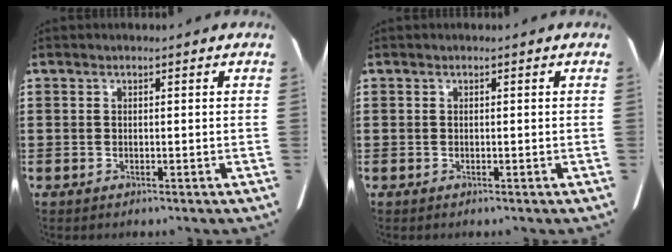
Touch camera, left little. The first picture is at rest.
{"total": 0.0}